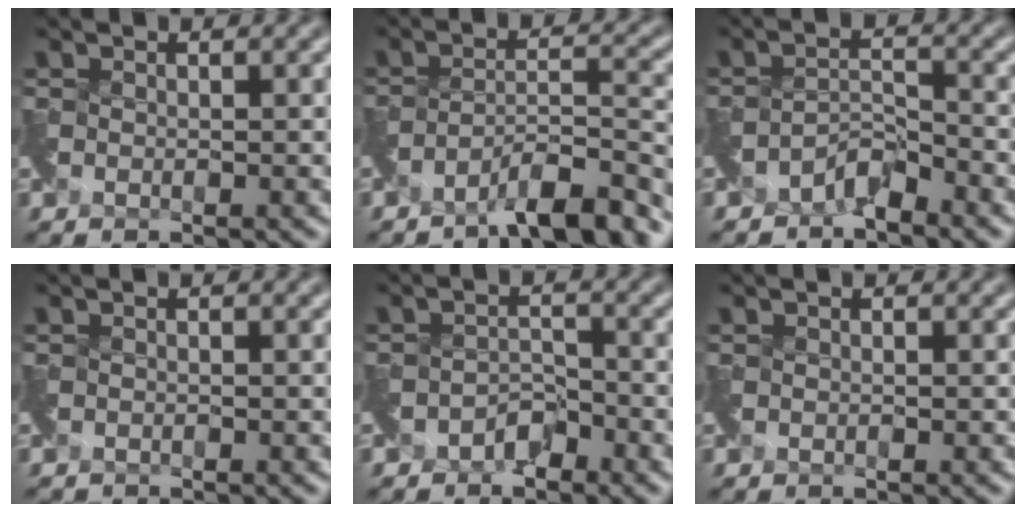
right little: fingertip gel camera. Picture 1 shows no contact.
{"total": 5.8, "force": [-4.8, 0.8, 3.1], "torque": [-0.045, 0.002, -0.081]}
{"total": 2.0, "force": [-1.9, 0.0, 0.5], "torque": [-0.011, 0.005, -0.038]}
{"total": 0.8, "force": [-0.8, -0.1, -0.3], "torque": [0.002, -0.012, -0.019]}
{"total": 1.5, "force": [-1.4, 0.5, 0.2], "torque": [-0.008, 0.003, -0.025]}
{"total": 0.0}